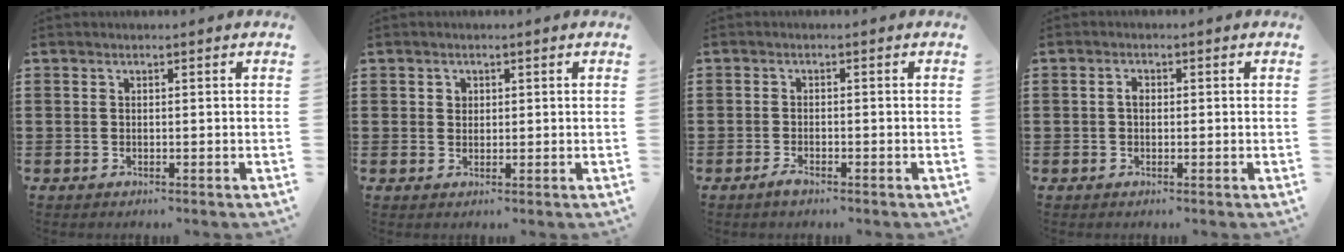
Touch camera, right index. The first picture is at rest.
{"total": 1.2, "force": [0.5, 1.1, 0.2], "torque": [-0.007, 0.004, 0.009]}
{"total": 1.3, "force": [-0.9, 0.2, 0.9], "torque": [-0.025, -0.009, -0.018]}
{"total": 1.6, "force": [0.0, 1.0, 1.2], "torque": [-0.025, 0.005, -0.002]}